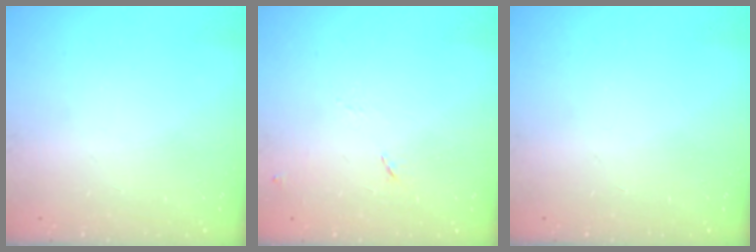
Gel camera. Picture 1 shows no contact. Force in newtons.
{"total": 7.4, "press": 7.4, "slide": 0.7}
{"total": 0.0}